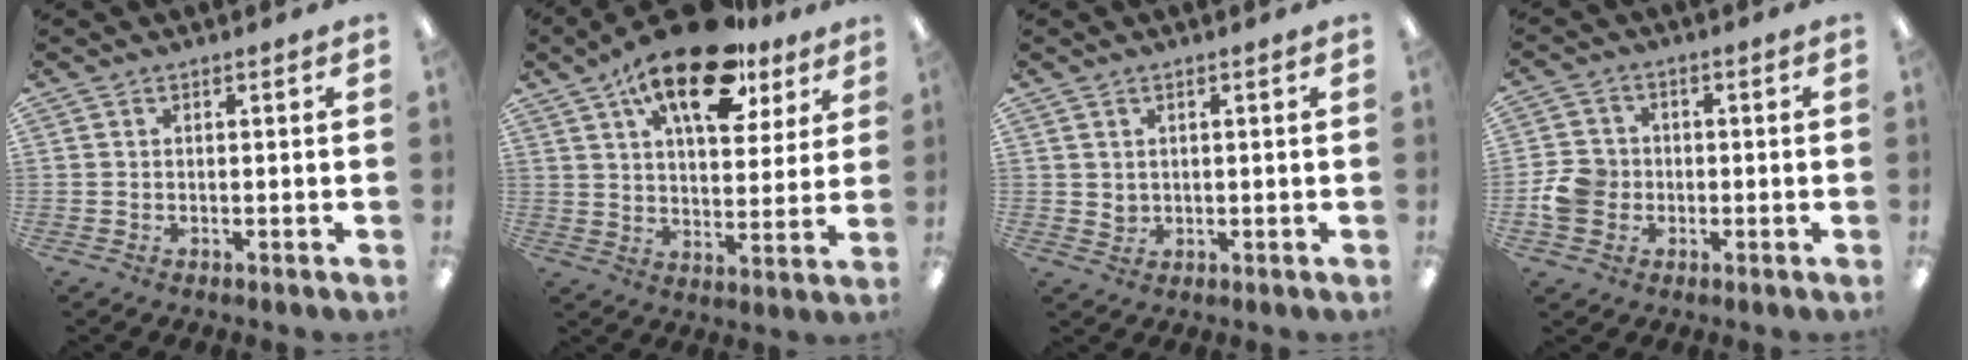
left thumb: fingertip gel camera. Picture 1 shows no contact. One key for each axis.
{"total": 19.5, "fx": 12.2, "fy": 8.4, "fz": 12.7, "tx": -0.200, "ty": -0.056, "tz": 0.201}
{"total": 2.0, "fx": 1.1, "fy": 1.6, "fz": 0.5, "tx": -0.004, "ty": -0.001, "tz": 0.018}
{"total": 7.1, "fx": -1.2, "fy": 6.4, "fz": 2.9, "tx": -0.045, "ty": 0.017, "tz": -0.019}